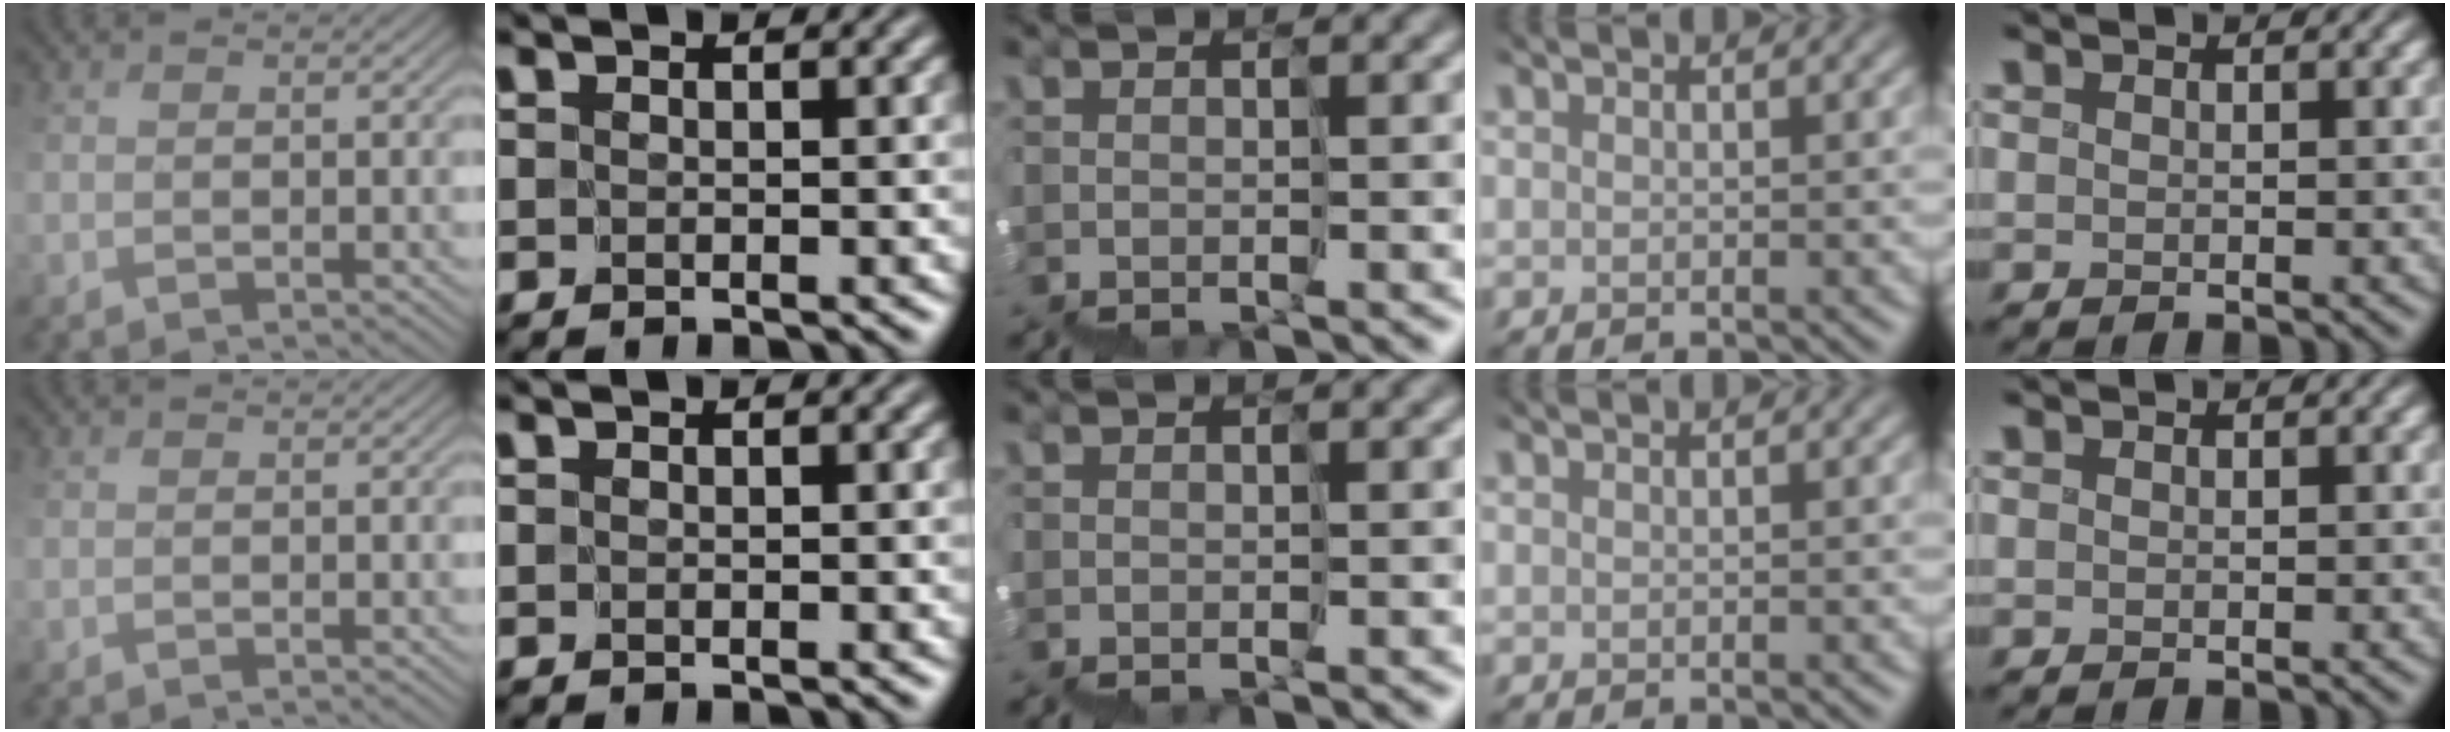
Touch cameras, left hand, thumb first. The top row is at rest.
{}